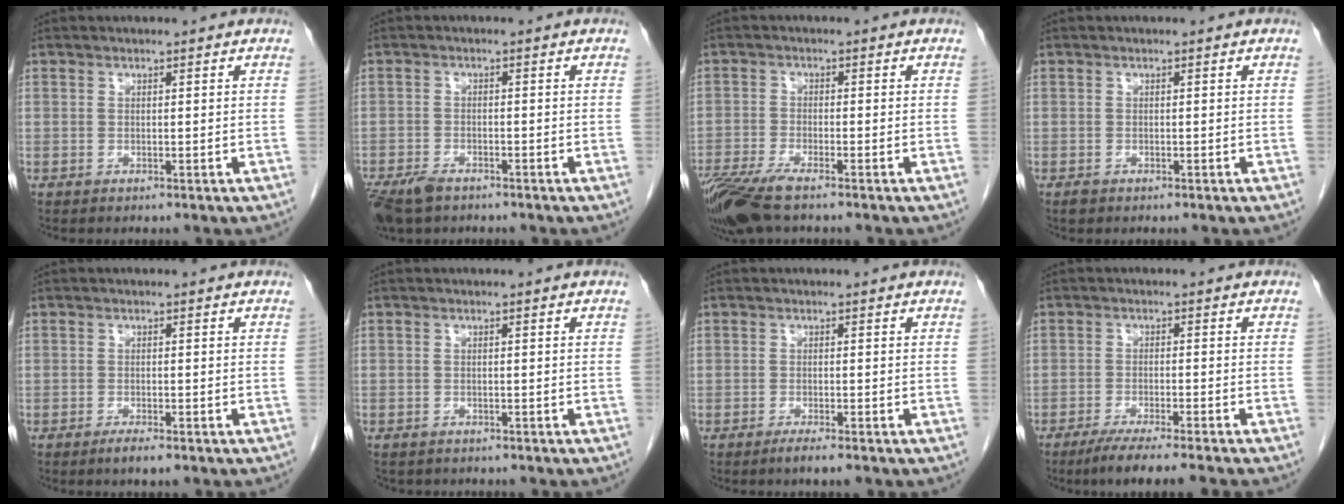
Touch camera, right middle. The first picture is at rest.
{"total": 6.4, "force": [-4.7, 2.9, 3.3], "torque": [-0.063, -0.008, -0.080]}
{"total": 8.8, "force": [-6.6, 1.6, 5.6], "torque": [-0.108, -0.019, -0.121]}
{"total": 0.7, "force": [-0.5, 0.4, 0.2], "torque": [-0.008, 0.000, -0.007]}
{"total": 1.9, "force": [-1.4, 0.2, 1.3], "torque": [-0.025, -0.003, -0.024]}
{"total": 2.6, "force": [-2.2, 1.4, 0.3], "torque": [-0.011, 0.002, -0.031]}
{"total": 1.9, "force": [-1.4, 0.0, 1.3], "torque": [-0.024, -0.004, -0.025]}
{"total": 7.7, "force": [-6.2, -0.9, 4.4], "torque": [-0.055, -0.020, -0.100]}